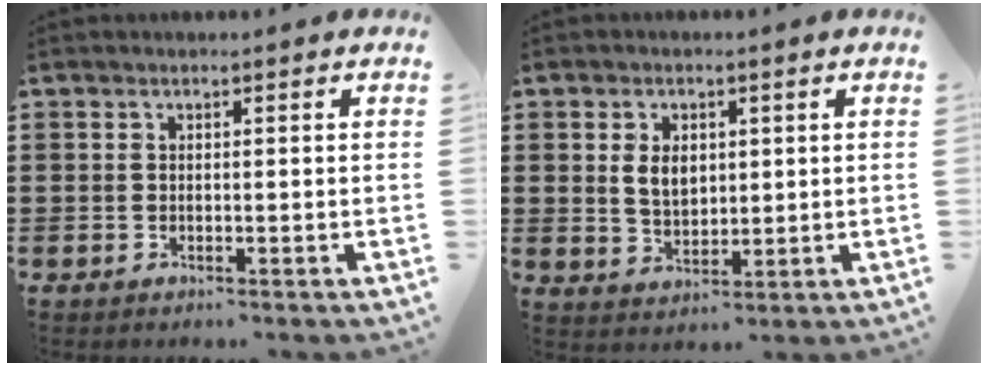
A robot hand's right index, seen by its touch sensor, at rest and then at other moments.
{"total": 4.4, "force": [0.9, 3.0, 3.2], "torque": [-0.062, 0.008, 0.013]}